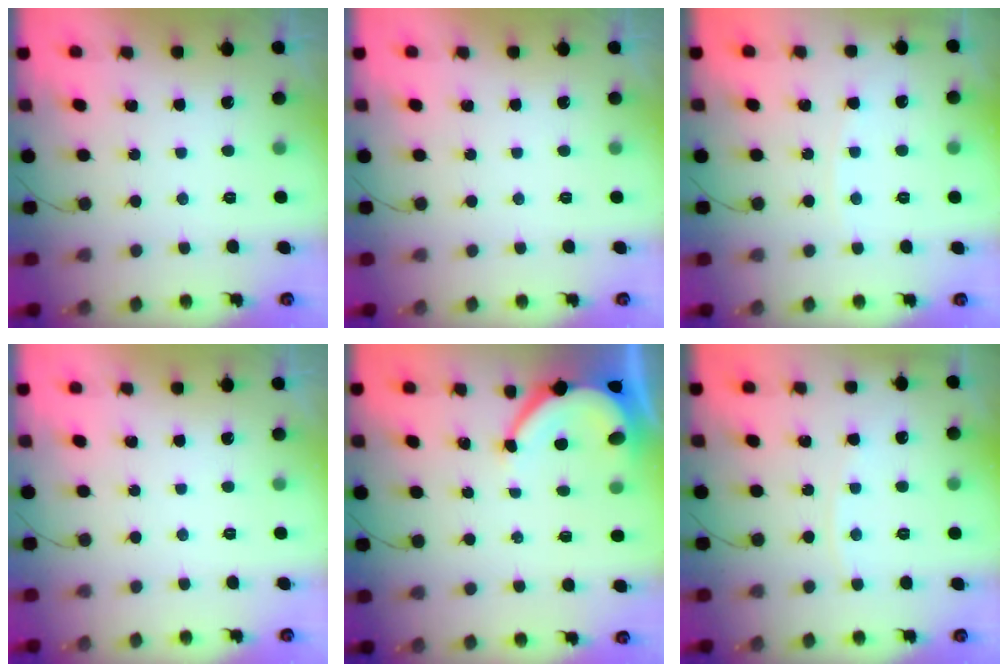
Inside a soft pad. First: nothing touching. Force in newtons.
{"total": 0.0}
{"total": 3.8, "press": 3.8, "slide": 0.4}
{"total": 0.0}
{"total": 5.6, "press": 5.6, "slide": 0.5}
{"total": 4.0, "press": 4.0, "slide": 0.5}